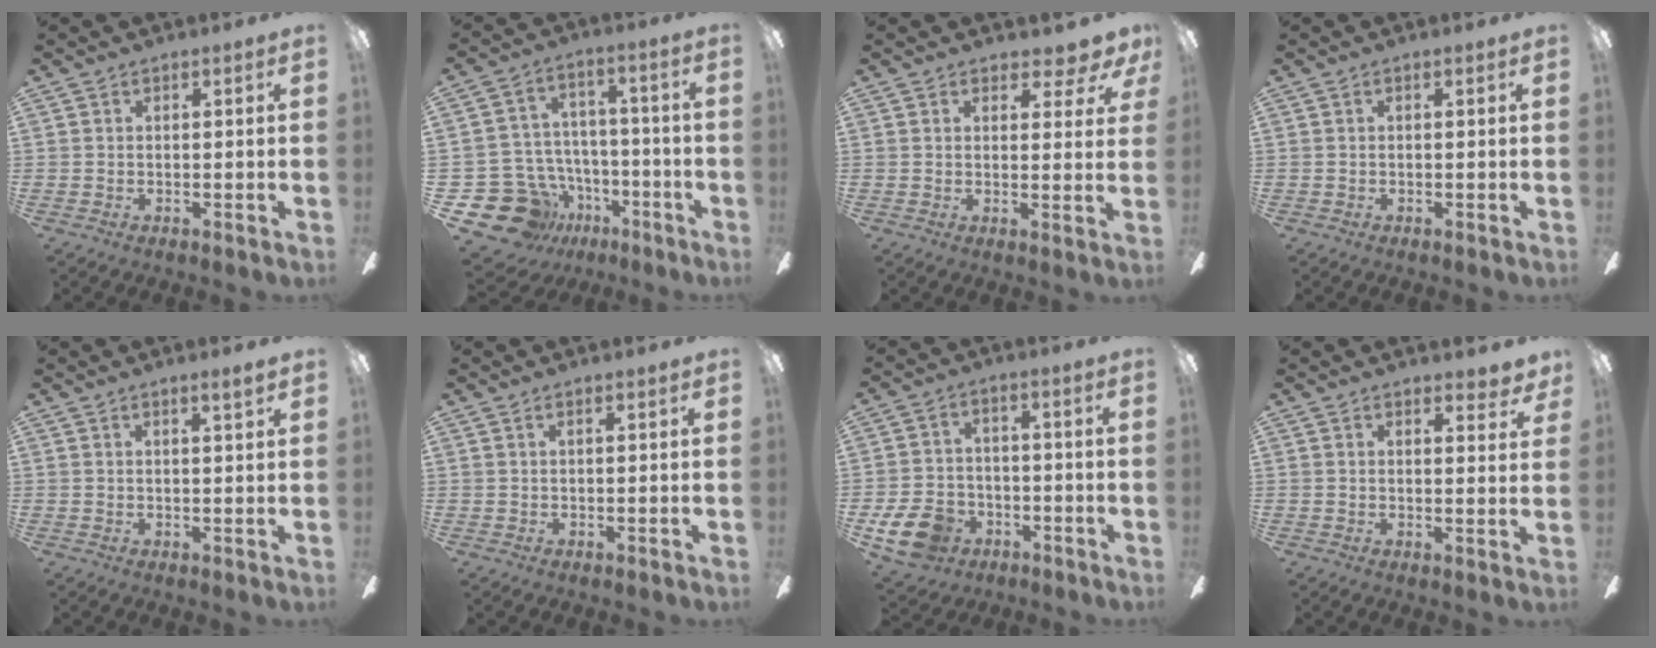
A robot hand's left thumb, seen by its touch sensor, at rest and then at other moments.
{"total": 15.5, "force": [-8.6, 11.2, 6.5], "torque": [-0.144, 0.055, -0.128]}
{"total": 4.6, "force": [3.4, 2.1, 2.3], "torque": [-0.021, -0.022, 0.059]}
{"total": 0.0}
{"total": 2.4, "force": [1.7, 0.0, 1.8], "torque": [-0.030, -0.005, 0.026]}
{"total": 0.9, "force": [0.5, 0.1, 0.8], "torque": [-0.018, 0.000, 0.008]}
{"total": 10.7, "force": [-5.5, 7.5, 5.3], "torque": [-0.125, 0.033, -0.099]}
{"total": 3.0, "force": [2.6, 0.7, 1.4], "torque": [-0.008, -0.020, 0.043]}